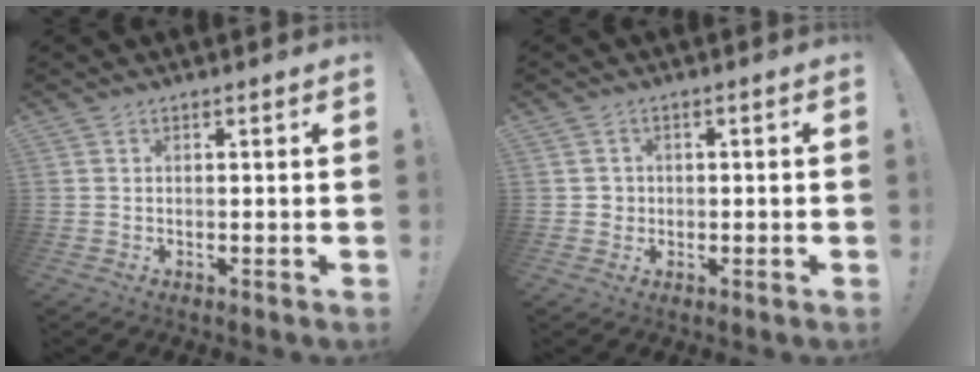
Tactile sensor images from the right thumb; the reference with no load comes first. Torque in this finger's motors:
{"motor_torque": [-0.06, 0.17, -0.15, 0.06, 0.00]}